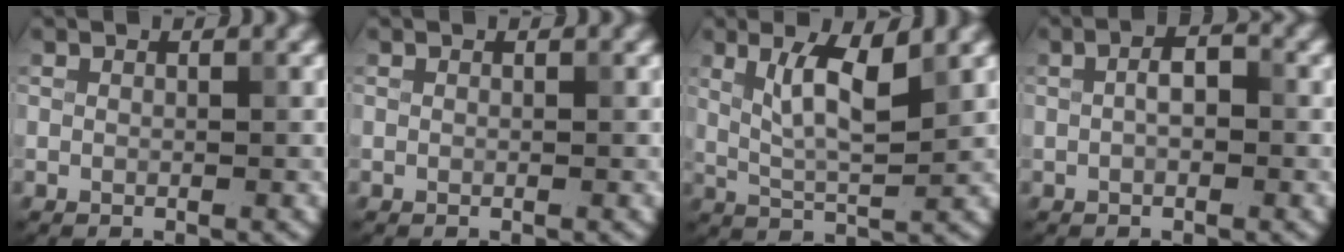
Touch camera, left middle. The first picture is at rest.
{"total": 0.0}
{"total": 4.7, "force": [1.8, 1.1, 4.2], "torque": [-0.087, -0.002, 0.035]}
{"total": 2.2, "force": [-0.1, 1.0, 1.9], "torque": [-0.031, 0.003, -0.003]}